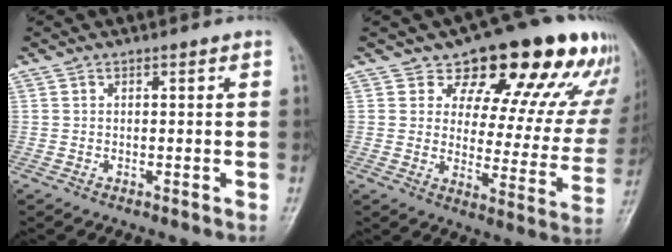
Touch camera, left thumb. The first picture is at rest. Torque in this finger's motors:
{"motor_torque": [0.56, 0.34, -0.05, -0.45, 0.08]}